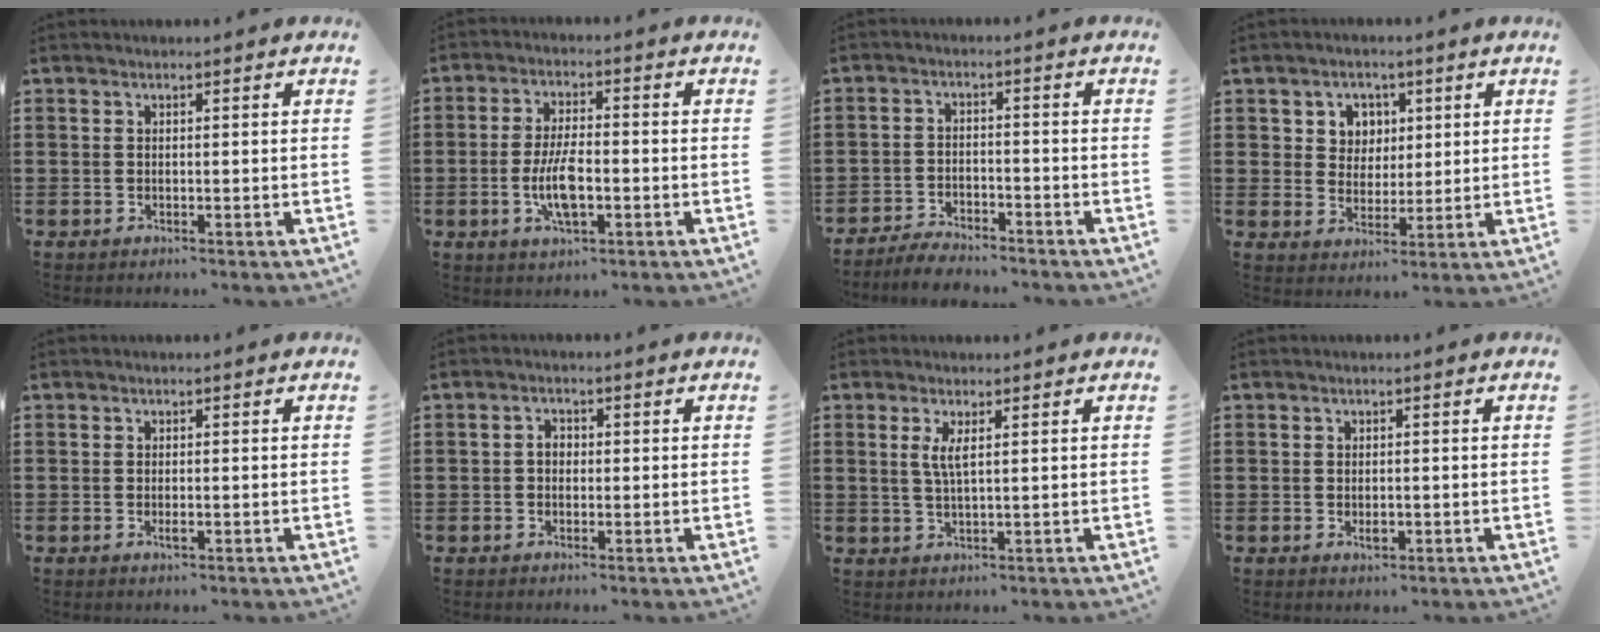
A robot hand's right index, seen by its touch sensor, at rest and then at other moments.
{"total": 7.1, "force": [-1.7, 2.7, 6.4], "torque": [-0.136, -0.002, -0.036]}
{"total": 3.4, "force": [-3.3, 0.3, 0.2], "torque": [-0.010, 0.003, -0.070]}
{"total": 4.4, "force": [1.7, 4.0, 0.8], "torque": [-0.029, 0.012, 0.027]}
{"total": 1.1, "force": [-0.3, 0.3, 1.0], "torque": [-0.018, -0.004, -0.005]}
{"total": 1.7, "force": [-0.2, 1.2, 1.2], "torque": [-0.023, 0.005, -0.004]}
{"total": 2.8, "force": [0.9, 0.4, 2.6], "torque": [-0.055, 0.002, 0.014]}
{"total": 1.5, "force": [-0.3, 0.7, 1.3], "torque": [-0.024, 0.000, -0.005]}